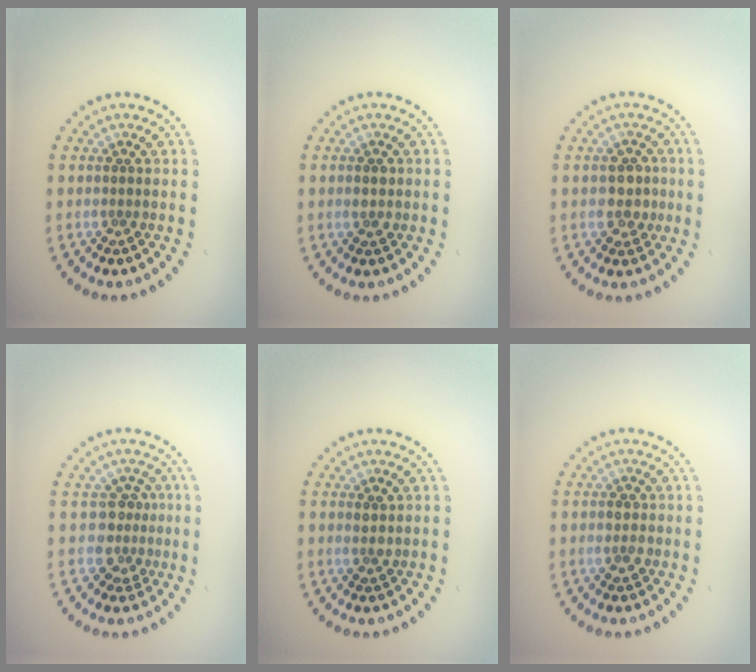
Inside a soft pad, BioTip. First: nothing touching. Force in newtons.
{"total": 1.0, "press": 1.0, "slide": 0.0}
{"total": 2.5, "press": 2.4, "slide": 0.5}
{"total": 2.6, "press": 1.9, "slide": 1.8}
{"total": 1.1, "press": 1.1, "slide": 0.3}
{"total": 1.5, "press": 1.5, "slide": 0.1}